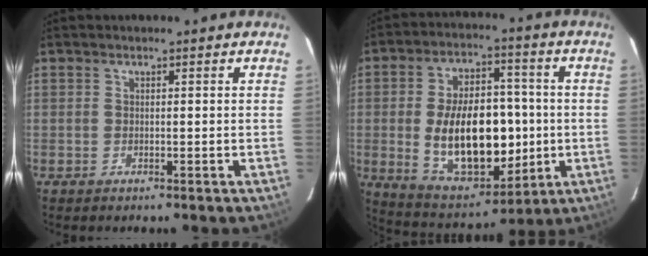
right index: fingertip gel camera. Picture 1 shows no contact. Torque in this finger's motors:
{"motor_torque": [0.89, -0.08, 1.03, 0.21]}